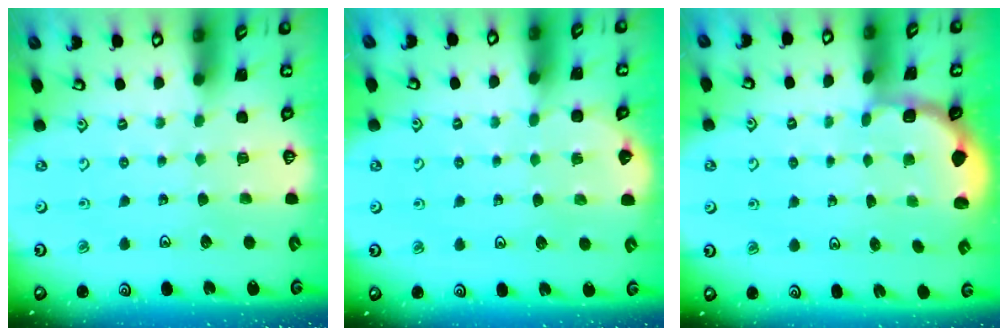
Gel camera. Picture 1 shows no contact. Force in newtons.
{"total": 2.3, "press": 2.3, "slide": 0.1}
{"total": 1.8, "press": 1.7, "slide": 0.7}